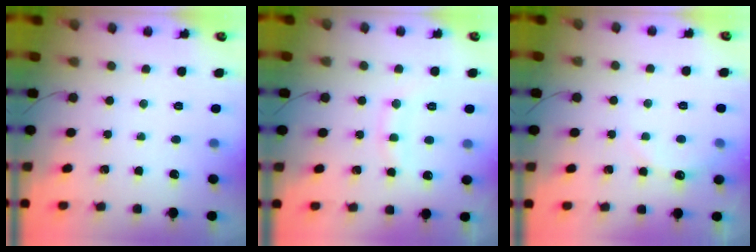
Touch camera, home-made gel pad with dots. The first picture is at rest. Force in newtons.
{"total": 10.1, "press": 10.0, "slide": 1.0}
{"total": 3.9, "press": 3.7, "slide": 0.9}